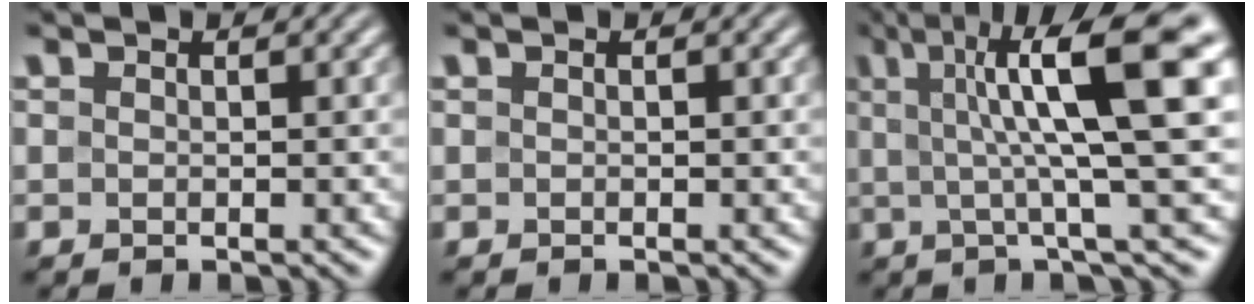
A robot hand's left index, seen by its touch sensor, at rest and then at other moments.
{"total": 0.0}
{"total": 10.7, "force": [2.3, 1.9, 10.3], "torque": [-0.132, 0.009, 0.033]}